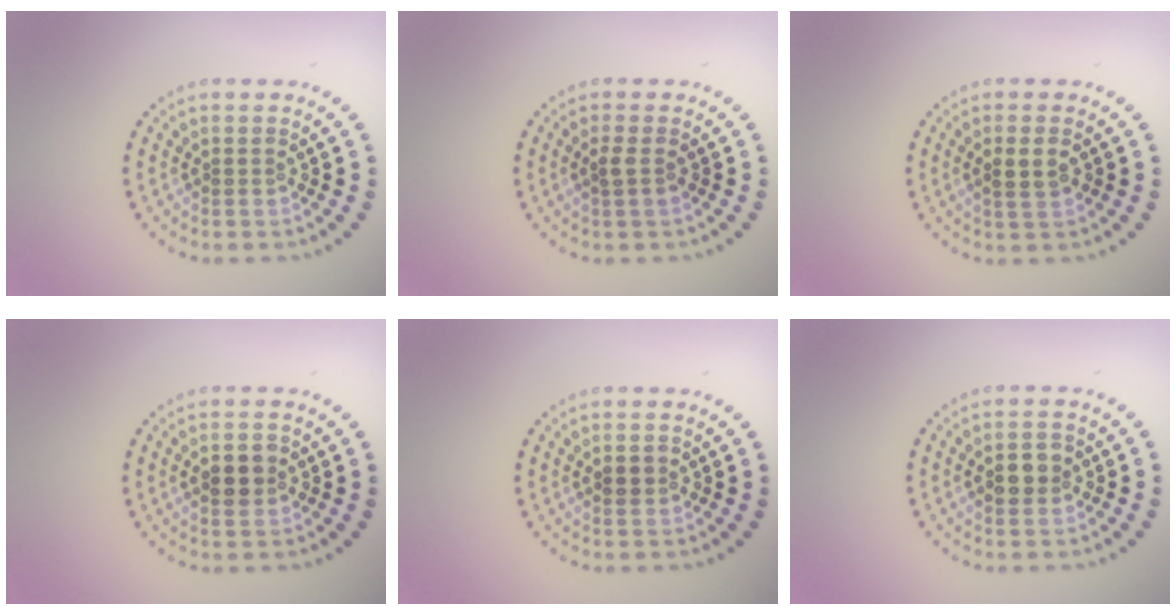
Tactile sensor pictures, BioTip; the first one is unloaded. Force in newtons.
{"total": 0.9, "press": 0.8, "slide": 0.3}
{"total": 2.1, "press": 2.0, "slide": 0.5}
{"total": 2.9, "press": 2.9, "slide": 0.1}
{"total": 1.3, "press": 1.2, "slide": 0.2}
{"total": 2.7, "press": 2.7, "slide": 0.2}